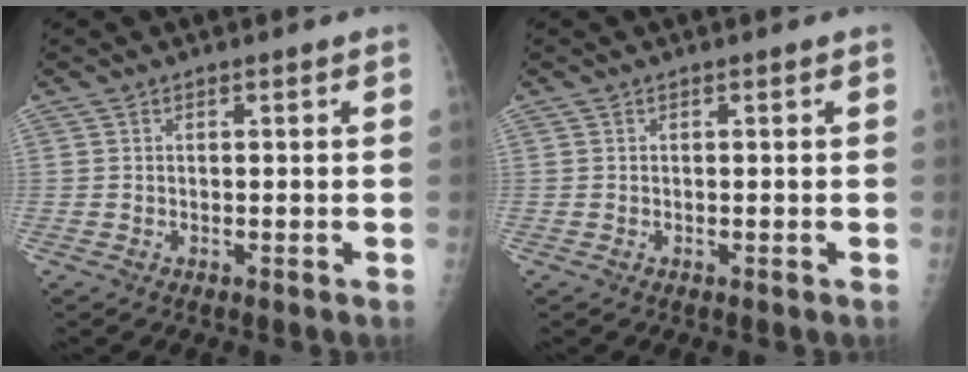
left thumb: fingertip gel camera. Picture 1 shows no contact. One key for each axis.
{"total": 0.0}